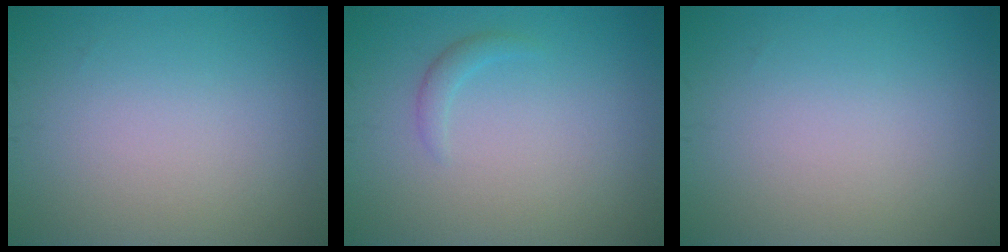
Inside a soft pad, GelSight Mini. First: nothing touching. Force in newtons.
{"total": 1.0, "press": 1.0, "slide": 0.0}
{"total": 0.0}